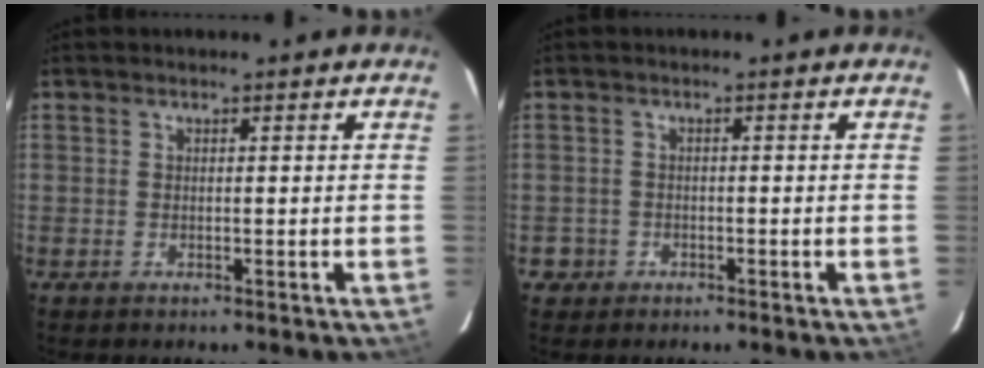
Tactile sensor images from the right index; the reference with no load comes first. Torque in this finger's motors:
{"motor_torque": [-0.19, 0.10, -0.81, -0.21]}